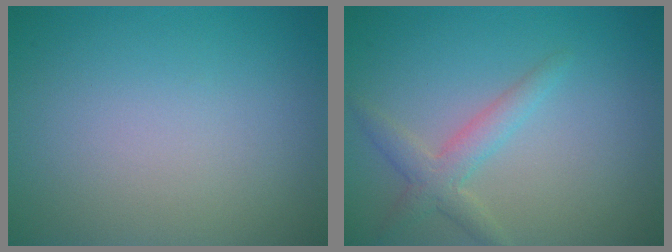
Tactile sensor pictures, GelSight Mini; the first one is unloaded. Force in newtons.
{"total": 2.5, "press": 2.5, "slide": 0.2}